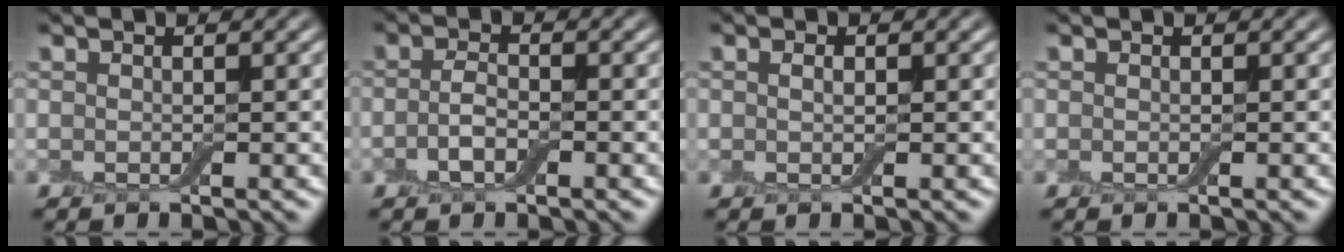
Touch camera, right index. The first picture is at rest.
{"total": 2.1, "force": [-0.8, 0.9, 1.7], "torque": [-0.038, 0.001, -0.021]}
{"total": 0.8, "force": [0.2, 0.4, 0.7], "torque": [-0.015, 0.001, 0.003]}
{"total": 0.0}